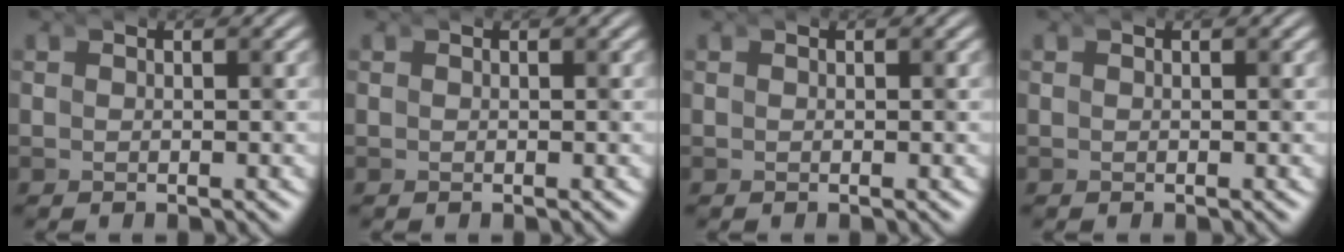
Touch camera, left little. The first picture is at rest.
{"total": 0.0}
{"total": 0.0}
{"total": 0.0}